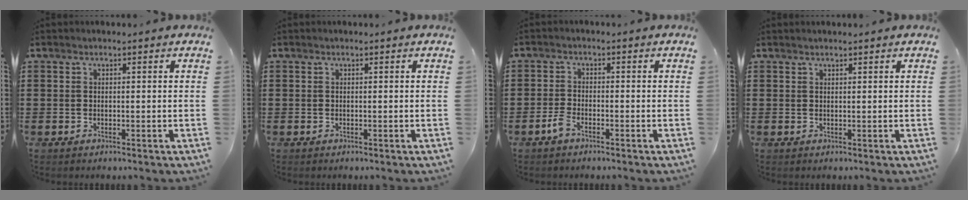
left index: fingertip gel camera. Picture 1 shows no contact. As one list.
[{"total": 0.0}, {"total": 2.4, "force": [-1.7, 0.6, 1.6], "torque": [-0.043, 0.000, -0.037]}, {"total": 0.6, "force": [0.6, 0.0, 0.2], "torque": [-0.005, -0.001, 0.012]}]